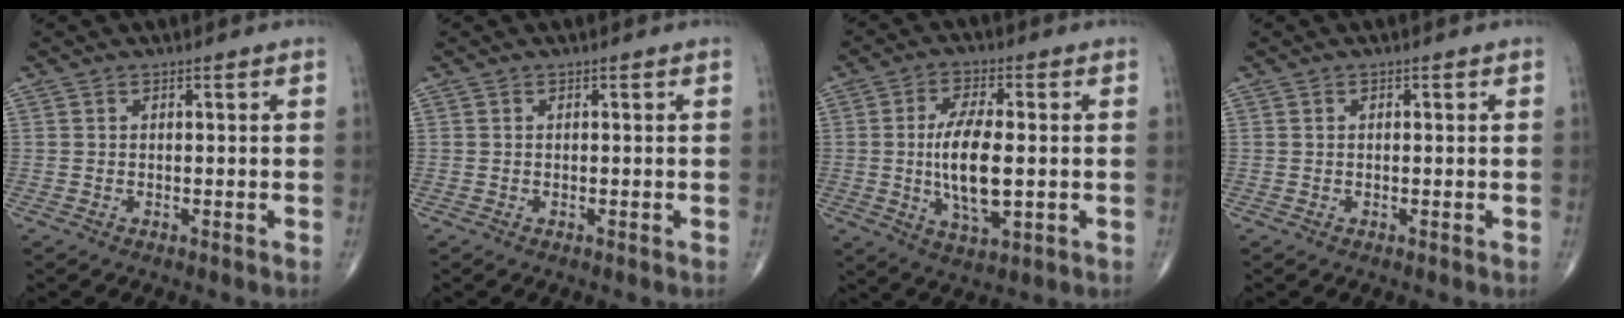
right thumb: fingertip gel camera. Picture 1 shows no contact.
{"total": 0.0}
{"total": 11.2, "force": [-0.6, 4.3, 10.3], "torque": [-0.192, -0.008, -0.008]}
{"total": 0.0}